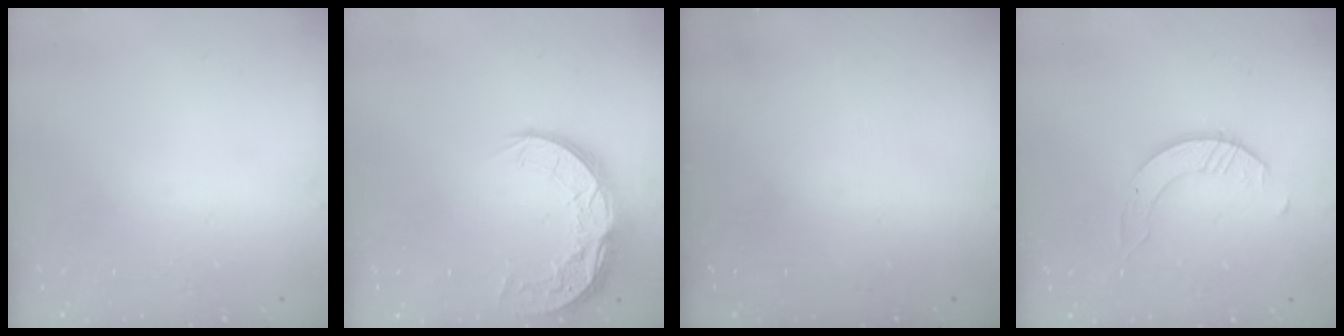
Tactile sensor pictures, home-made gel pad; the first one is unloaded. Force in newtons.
{"total": 12.0, "press": 11.9, "slide": 0.8}
{"total": 0.0}
{"total": 2.4, "press": 2.4, "slide": 0.3}